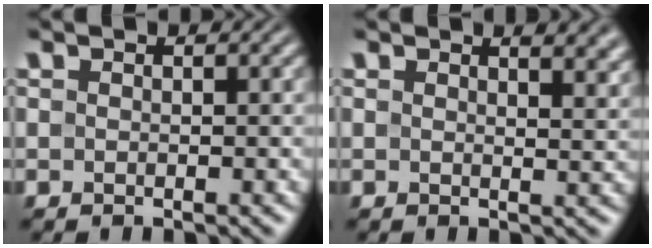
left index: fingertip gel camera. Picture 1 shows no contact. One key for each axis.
{"total": 3.8, "fx": 2.6, "fy": 1.5, "fz": 2.3, "tx": -0.012, "ty": 0.008, "tz": 0.031}